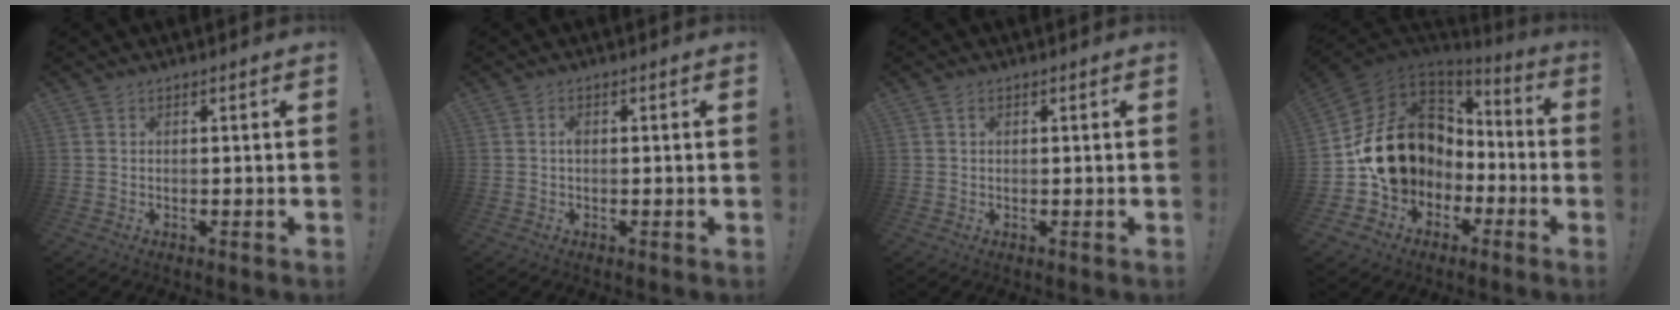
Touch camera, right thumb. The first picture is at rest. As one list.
[{"total": 1.1, "force": [-0.1, 0.6, 0.9], "torque": [-0.010, 0.000, -0.004]}, {"total": 0.9, "force": [0.4, 0.8, 0.1], "torque": [0.005, 0.000, 0.005]}, {"total": 16.7, "force": [0.3, 14.2, 8.8], "torque": [-0.123, -0.004, 0.038]}]